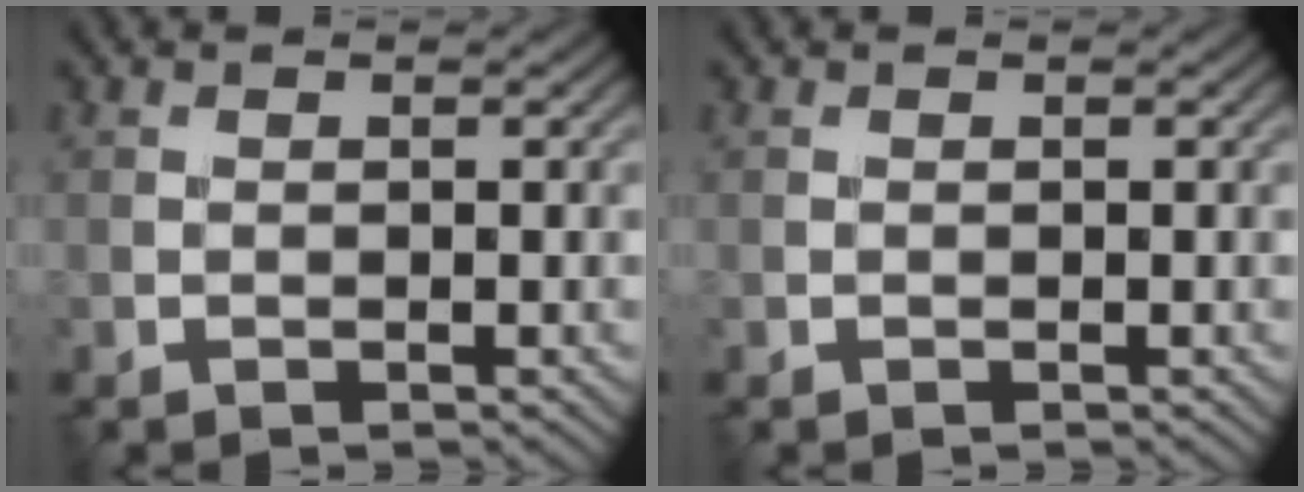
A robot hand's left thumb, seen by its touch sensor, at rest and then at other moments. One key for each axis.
{"total": 0.0}